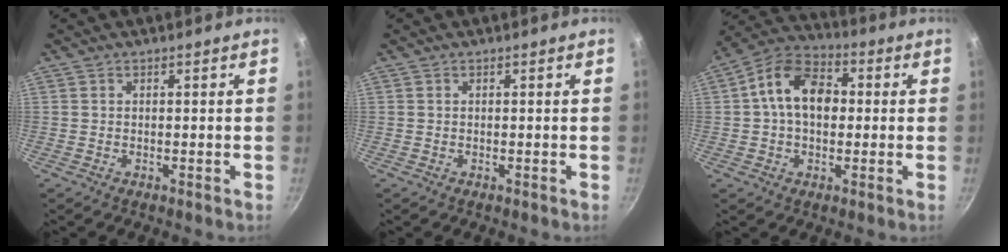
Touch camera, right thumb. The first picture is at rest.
{"total": 0.0}
{"total": 12.5, "force": [1.3, 8.6, 9.0], "torque": [-0.121, 0.028, 0.000]}